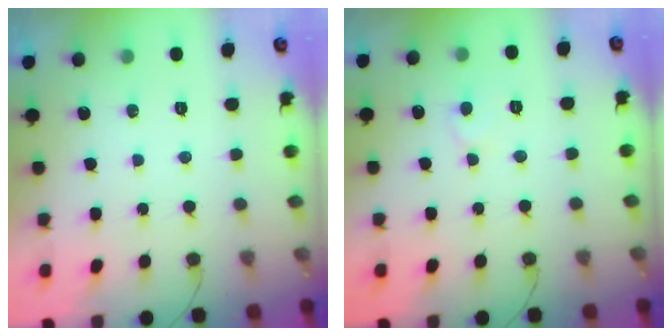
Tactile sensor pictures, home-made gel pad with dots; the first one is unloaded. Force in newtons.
{"total": 5.5, "press": 5.5, "slide": 0.5}